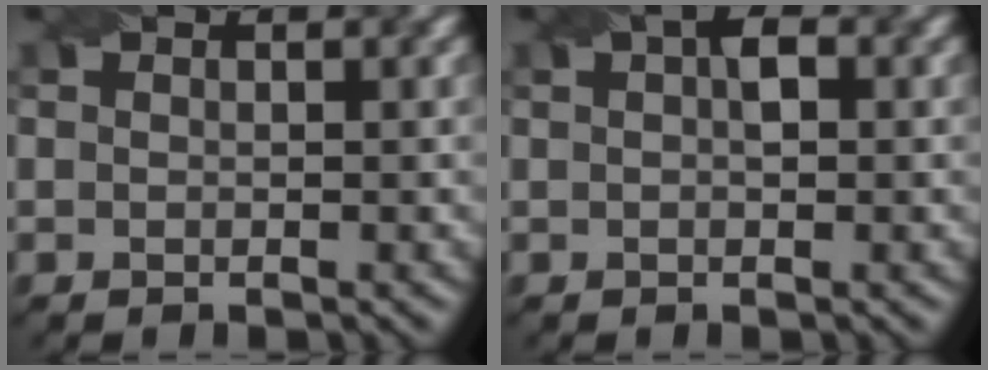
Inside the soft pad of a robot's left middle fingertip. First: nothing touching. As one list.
[{"total": 1.7, "force": [0.4, 0.8, 1.5], "torque": [-0.025, 0.006, 0.005]}]